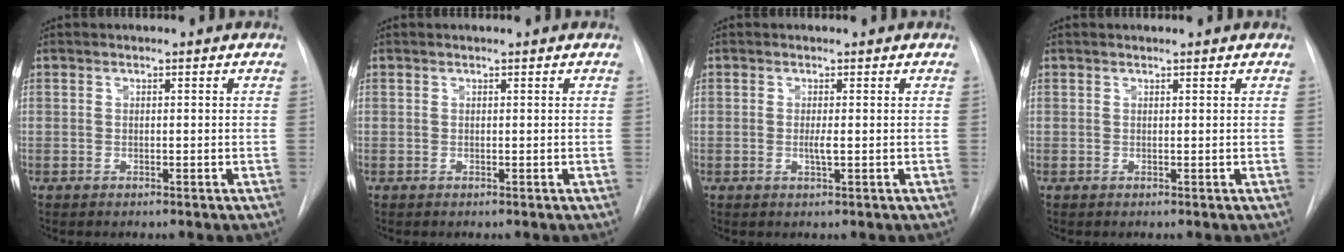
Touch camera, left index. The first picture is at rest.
{"total": 0.0}
{"total": 1.2, "force": [0.0, 0.0, 1.2], "torque": [-0.029, -0.002, 0.001]}
{"total": 1.4, "force": [1.4, 0.1, 0.3], "torque": [-0.009, 0.012, 0.018]}